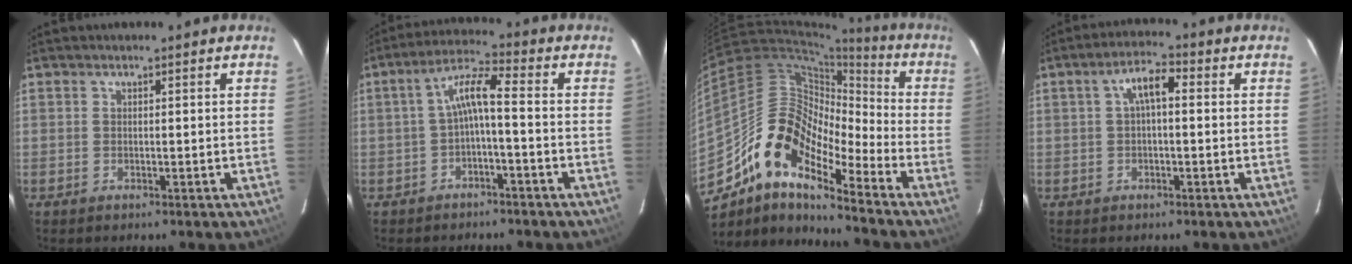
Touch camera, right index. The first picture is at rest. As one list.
[{"total": 5.7, "force": [-1.5, 0.8, 5.4], "torque": [-0.123, 0.018, -0.027]}, {"total": 15.6, "force": [-11.0, 5.2, 9.8], "torque": [-0.160, 0.006, -0.224]}, {"total": 4.6, "force": [0.5, 1.9, 4.2], "torque": [-0.079, 0.017, 0.010]}]